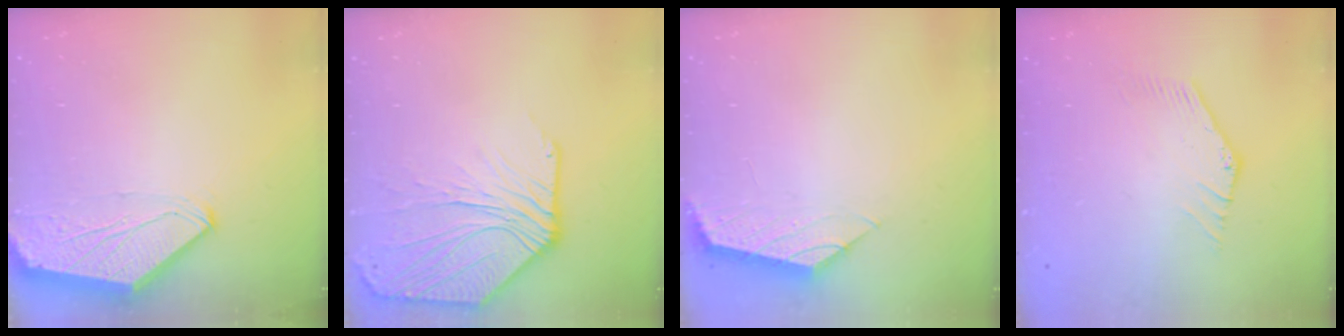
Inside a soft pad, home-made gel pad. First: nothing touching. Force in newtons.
{"total": 8.7, "press": 8.6, "slide": 1.2}
{"total": 0.9, "press": 0.9, "slide": 0.3}
{"total": 0.6, "press": 0.6, "slide": 0.3}